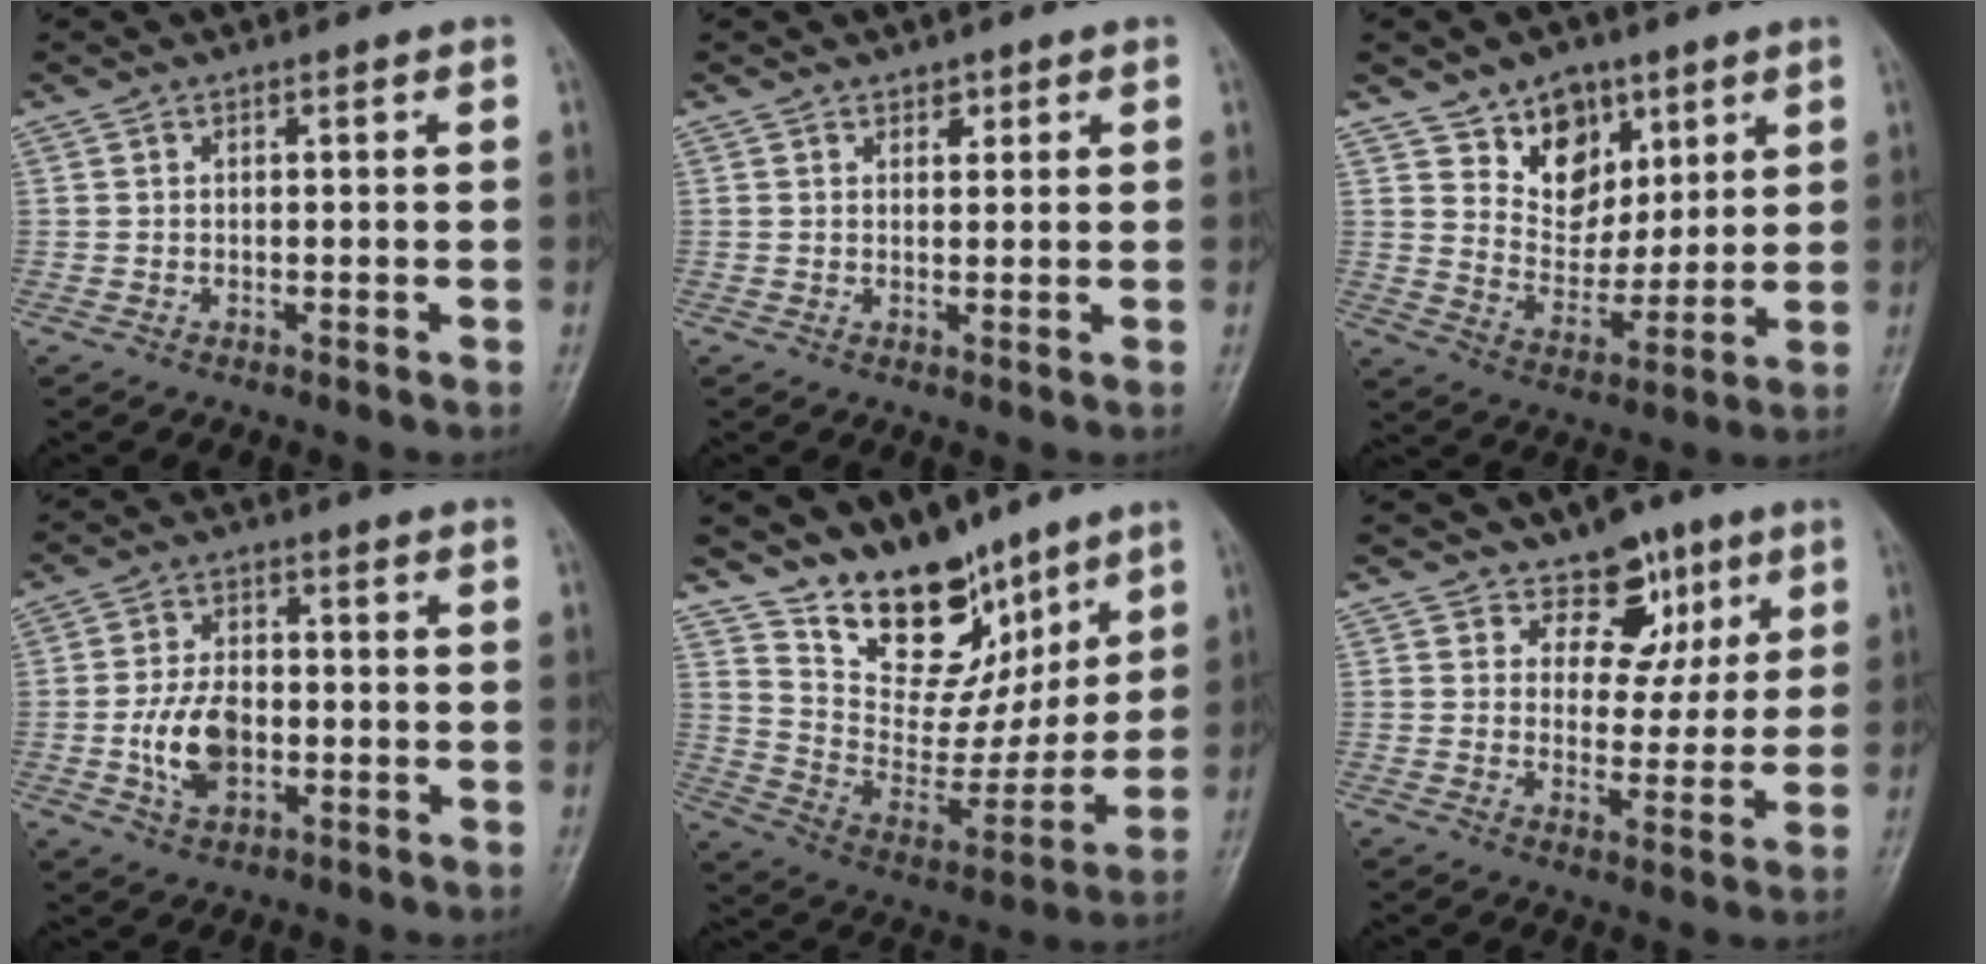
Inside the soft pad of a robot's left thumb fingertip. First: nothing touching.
{"total": 1.7, "force": [1.1, 1.1, 0.7], "torque": [0.005, -0.005, 0.013]}
{"total": 11.2, "force": [6.7, 7.9, 4.3], "torque": [-0.031, -0.041, 0.122]}
{"total": 8.6, "force": [-1.7, 5.4, 6.5], "torque": [-0.114, 0.009, -0.030]}
{"total": 18.2, "force": [12.9, 10.0, 8.0], "torque": [-0.065, -0.075, 0.228]}
{"total": 8.1, "force": [5.0, 5.9, 2.6], "torque": [0.008, -0.021, 0.073]}